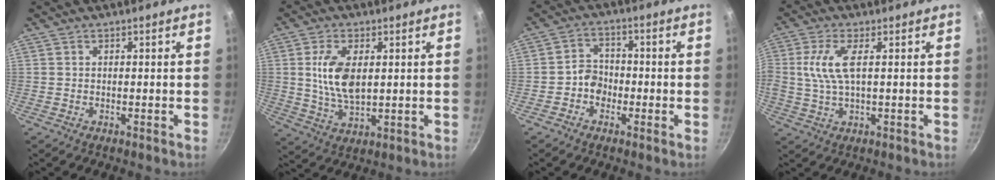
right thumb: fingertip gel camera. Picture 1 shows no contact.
{"total": 9.8, "force": [1.8, 5.2, 8.1], "torque": [-0.152, -0.011, 0.037]}
{"total": 4.2, "force": [-1.6, 3.5, 1.7], "torque": [0.000, 0.021, -0.035]}
{"total": 7.1, "force": [1.1, 2.5, 6.6], "torque": [-0.151, 0.005, 0.021]}